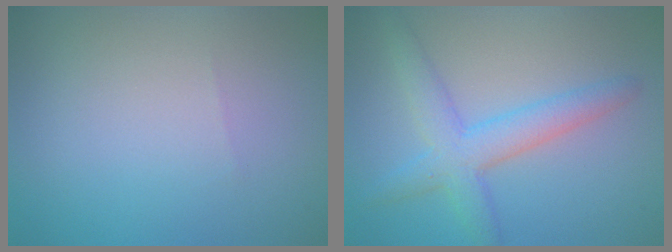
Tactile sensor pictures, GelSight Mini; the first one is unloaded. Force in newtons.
{"total": 4.2, "press": 4.1, "slide": 0.3}